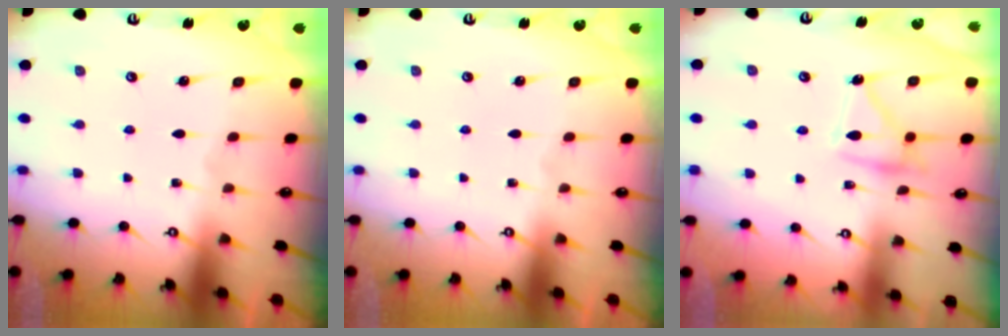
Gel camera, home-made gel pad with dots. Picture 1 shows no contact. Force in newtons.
{"total": 0.0}
{"total": 13.1, "press": 13.1, "slide": 0.8}